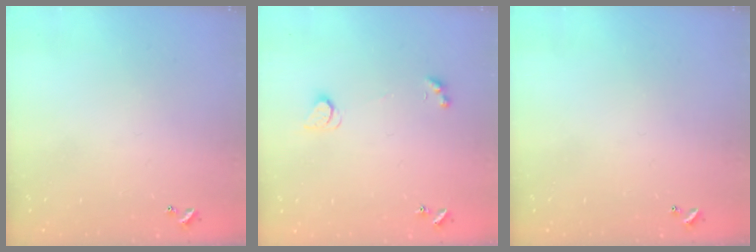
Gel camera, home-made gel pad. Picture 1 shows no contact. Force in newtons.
{"total": 2.5, "press": 2.5, "slide": 0.5}
{"total": 0.0}